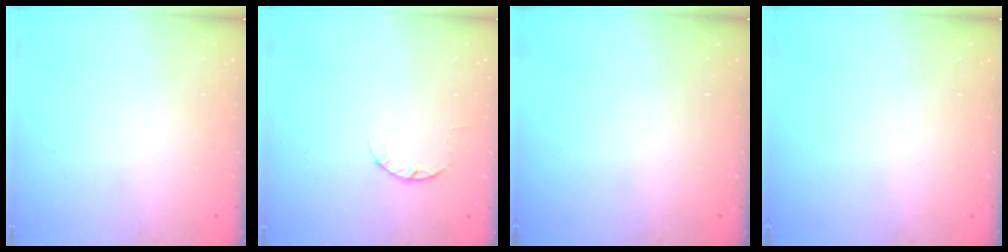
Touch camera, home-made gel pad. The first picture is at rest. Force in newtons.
{"total": 2.4, "press": 2.4, "slide": 0.4}
{"total": 0.0}
{"total": 0.0}